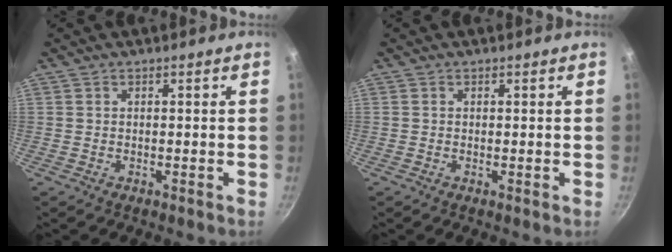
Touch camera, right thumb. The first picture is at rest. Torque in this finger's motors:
{"motor_torque": [0.30, -0.05, -0.25, -0.12, -0.02]}